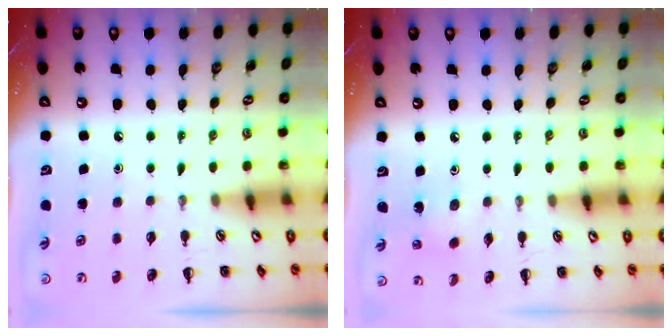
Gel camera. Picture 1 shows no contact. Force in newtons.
{"total": 1.5, "press": 1.5, "slide": 0.5}